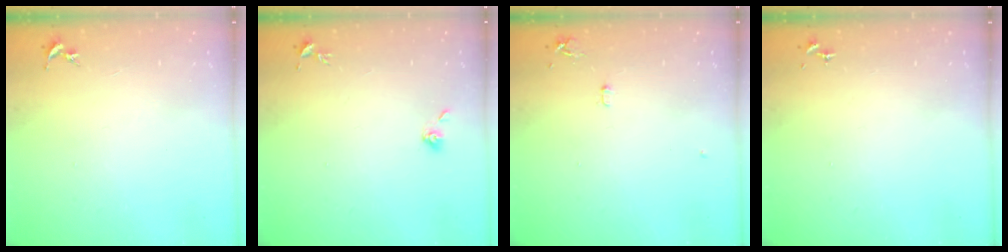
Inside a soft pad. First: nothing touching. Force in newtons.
{"total": 5.3, "press": 5.2, "slide": 1.1}
{"total": 5.2, "press": 5.1, "slide": 0.6}
{"total": 0.0}